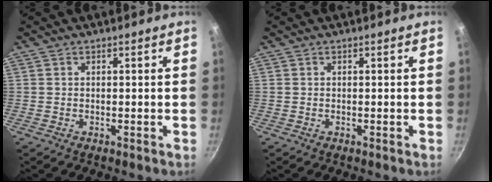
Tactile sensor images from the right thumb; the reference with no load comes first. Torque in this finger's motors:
{"motor_torque": [-0.04, 0.04, 0.04, 0.02, 0.02]}